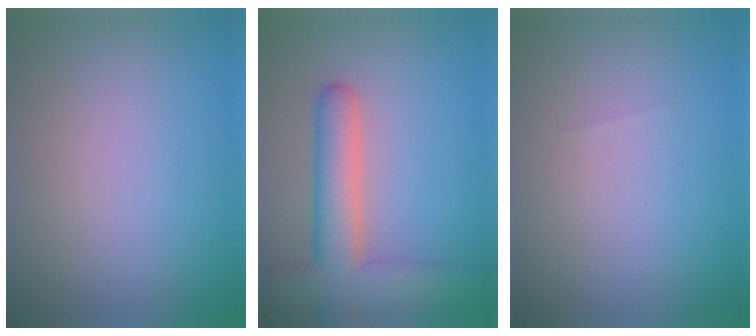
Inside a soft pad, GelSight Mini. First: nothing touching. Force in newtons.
{"total": 6.8, "press": 6.7, "slide": 0.6}
{"total": 0.0}